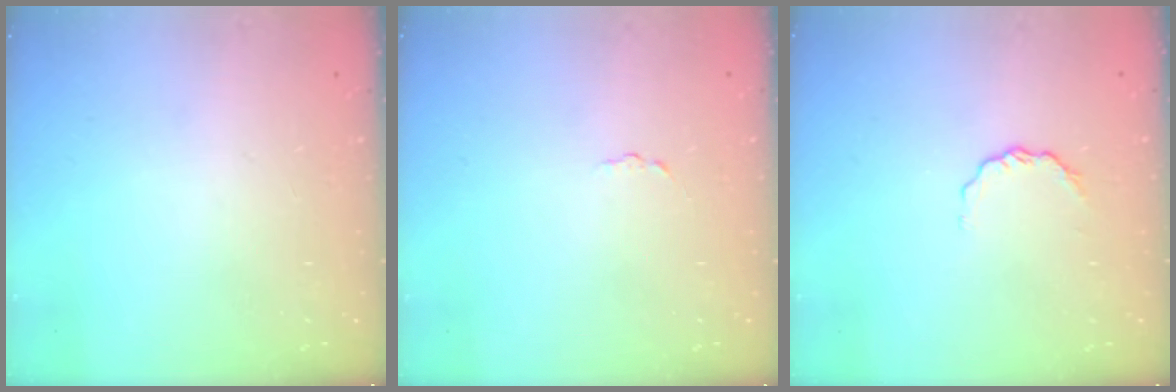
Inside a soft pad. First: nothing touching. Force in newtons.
{"total": 1.6, "press": 1.6, "slide": 0.1}
{"total": 4.4, "press": 4.4, "slide": 0.6}